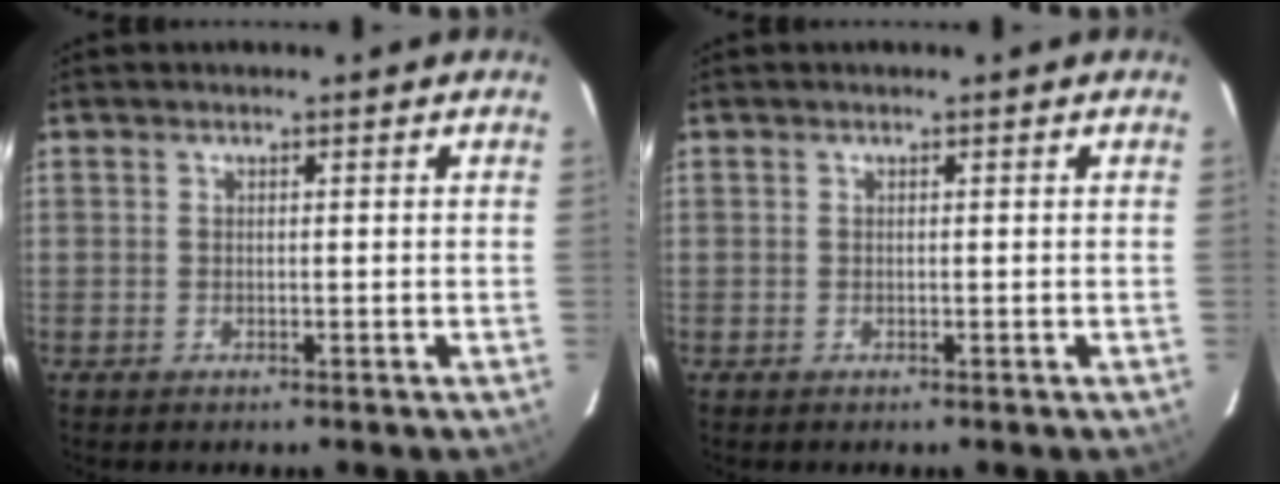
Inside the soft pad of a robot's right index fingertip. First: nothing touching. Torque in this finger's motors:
{"motor_torque": [0.00, 0.00, 0.01, 0.00]}